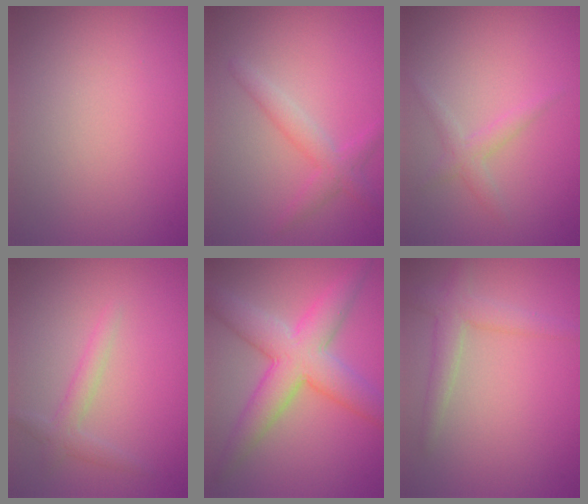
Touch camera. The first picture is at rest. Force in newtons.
{"total": 2.3, "press": 2.3, "slide": 0.1}
{"total": 1.6, "press": 1.6, "slide": 0.0}
{"total": 1.9, "press": 1.9, "slide": 0.1}
{"total": 7.1, "press": 7.1, "slide": 0.2}
{"total": 2.8, "press": 2.8, "slide": 0.1}